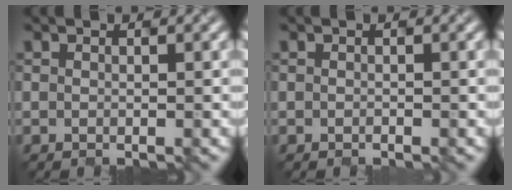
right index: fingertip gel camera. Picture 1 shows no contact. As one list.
[{"total": 0.5, "force": [-0.1, 0.4, 0.4], "torque": [-0.005, 0.011, -0.001]}]